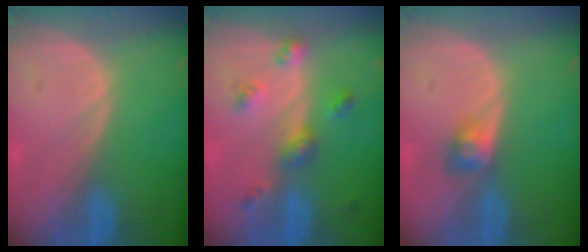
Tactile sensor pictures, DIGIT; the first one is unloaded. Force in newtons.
{"total": 4.8, "press": 4.6, "slide": 1.5}
{"total": 3.0, "press": 2.6, "slide": 1.5}